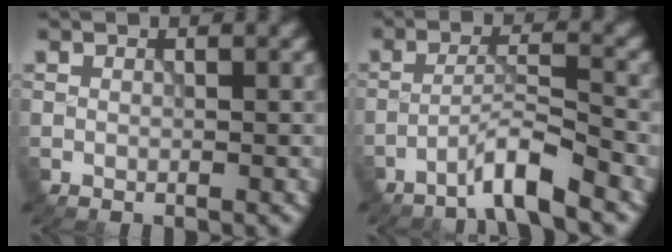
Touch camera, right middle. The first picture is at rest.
{"total": 3.4, "force": [-2.7, -0.1, 2.1], "torque": [-0.035, 0.012, -0.060]}